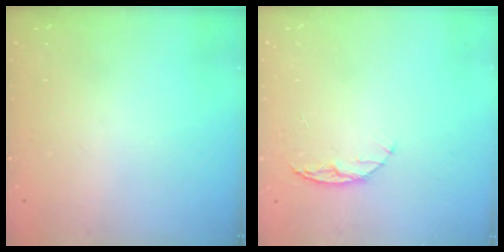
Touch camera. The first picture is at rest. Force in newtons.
{"total": 6.1, "press": 6.0, "slide": 0.7}